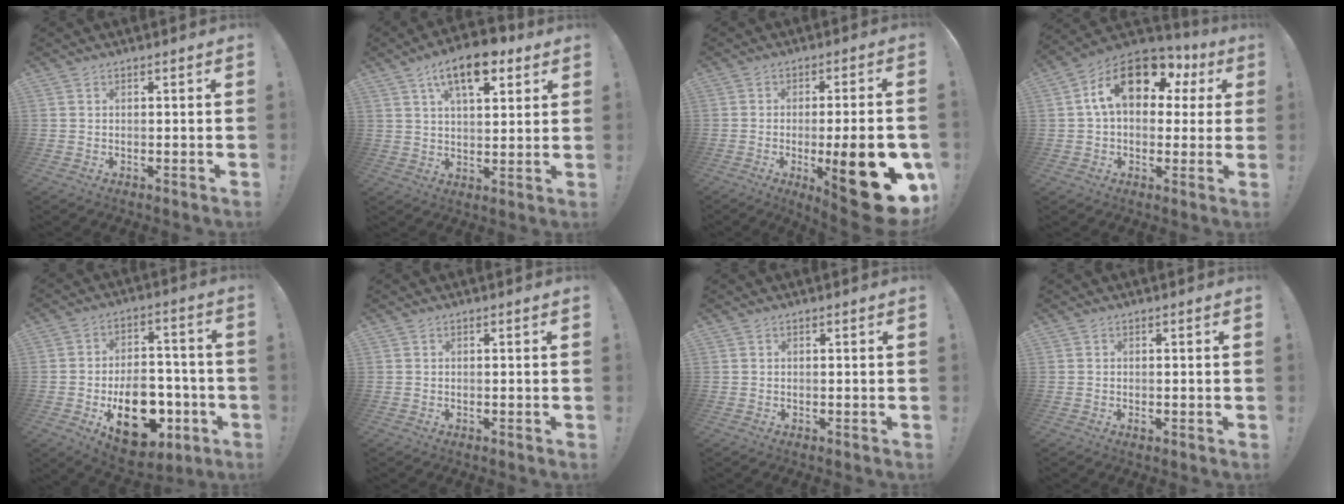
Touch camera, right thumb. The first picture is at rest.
{"total": 12.7, "force": [7.1, 5.5, 9.0], "torque": [-0.140, -0.023, 0.123]}
{"total": 23.4, "force": [-6.8, 5.8, 21.6], "torque": [-0.293, 0.015, -0.089]}
{"total": 18.0, "force": [7.1, 10.2, 13.0], "torque": [-0.203, -0.016, 0.123]}
{"total": 19.1, "force": [-6.7, 12.5, 12.8], "torque": [-0.172, 0.052, -0.089]}
{"total": 0.0}
{"total": 0.0}
{"total": 0.0}